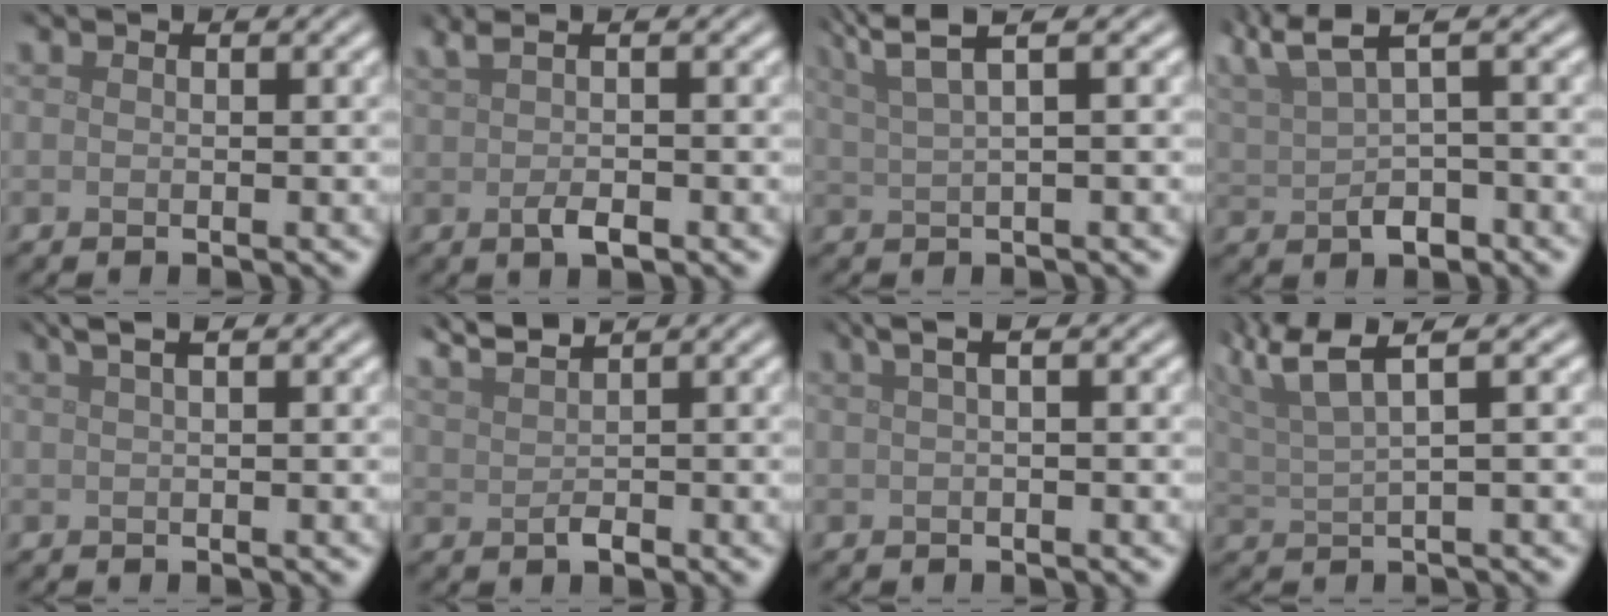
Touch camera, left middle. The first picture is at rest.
{"total": 3.0, "force": [0.4, 0.9, 2.9], "torque": [-0.054, 0.004, 0.008]}
{"total": 4.5, "force": [2.9, 0.9, 3.3], "torque": [-0.056, 0.016, 0.045]}
{"total": 4.9, "force": [2.3, 1.8, 4.0], "torque": [-0.082, 0.011, 0.042]}
{"total": 3.0, "force": [1.6, 1.1, 2.2], "torque": [-0.020, 0.010, 0.008]}
{"total": 2.4, "force": [1.8, 0.5, 1.5], "torque": [-0.028, 0.004, 0.042]}
{"total": 2.5, "force": [0.9, 0.8, 2.2], "torque": [-0.028, 0.006, 0.011]}
{"total": 5.6, "force": [3.6, 1.1, 4.2], "torque": [-0.069, 0.020, 0.058]}